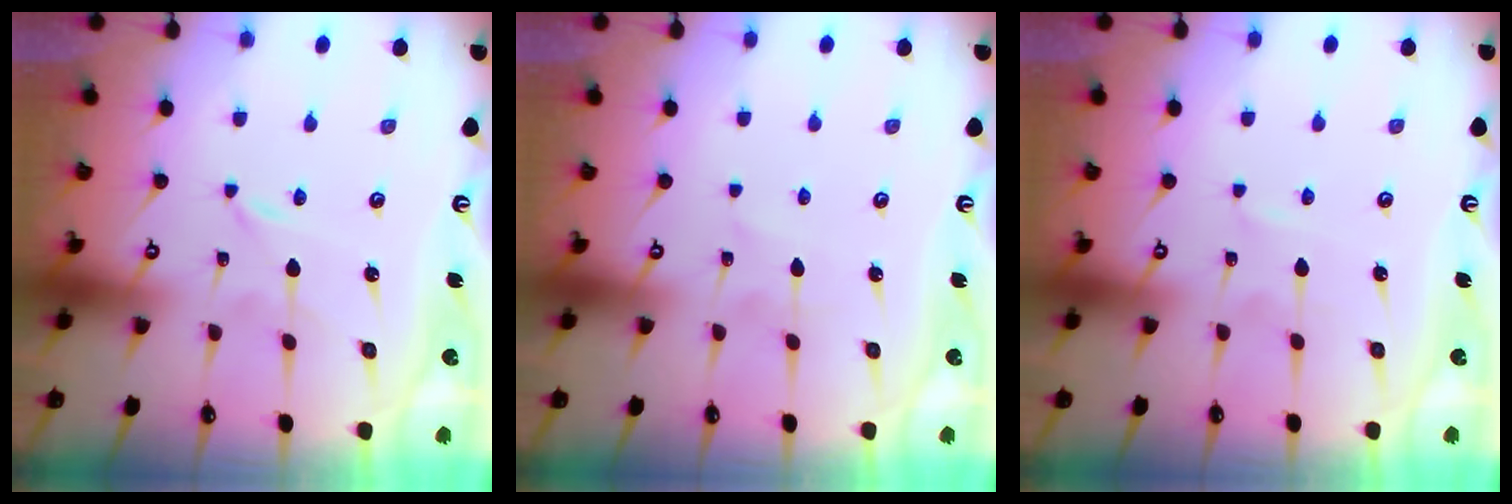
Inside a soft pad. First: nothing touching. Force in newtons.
{"total": 2.0, "press": 2.0, "slide": 0.2}
{"total": 1.9, "press": 1.9, "slide": 0.2}